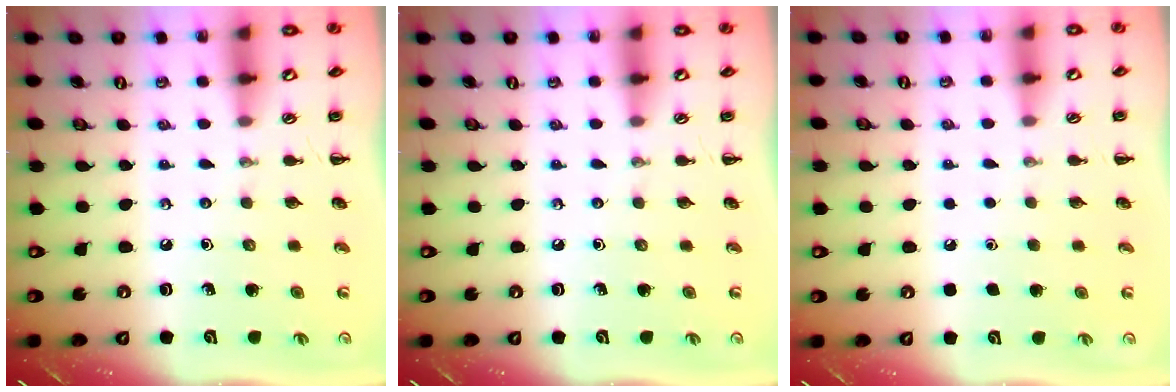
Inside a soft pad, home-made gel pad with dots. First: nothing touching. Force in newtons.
{"total": 0.0}
{"total": 1.7, "press": 1.7, "slide": 0.1}